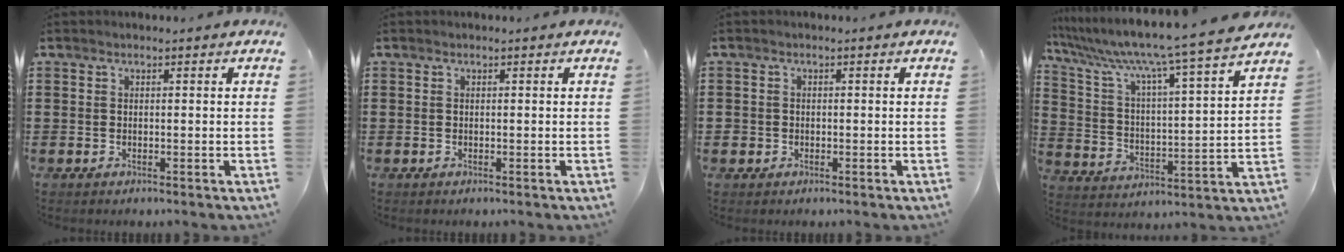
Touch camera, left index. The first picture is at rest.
{"total": 0.0}
{"total": 1.1, "force": [-0.4, 1.0, 0.0], "torque": [-0.004, 0.003, -0.010]}
{"total": 8.2, "force": [6.9, -1.0, 4.2], "torque": [-0.114, -0.060, 0.105]}